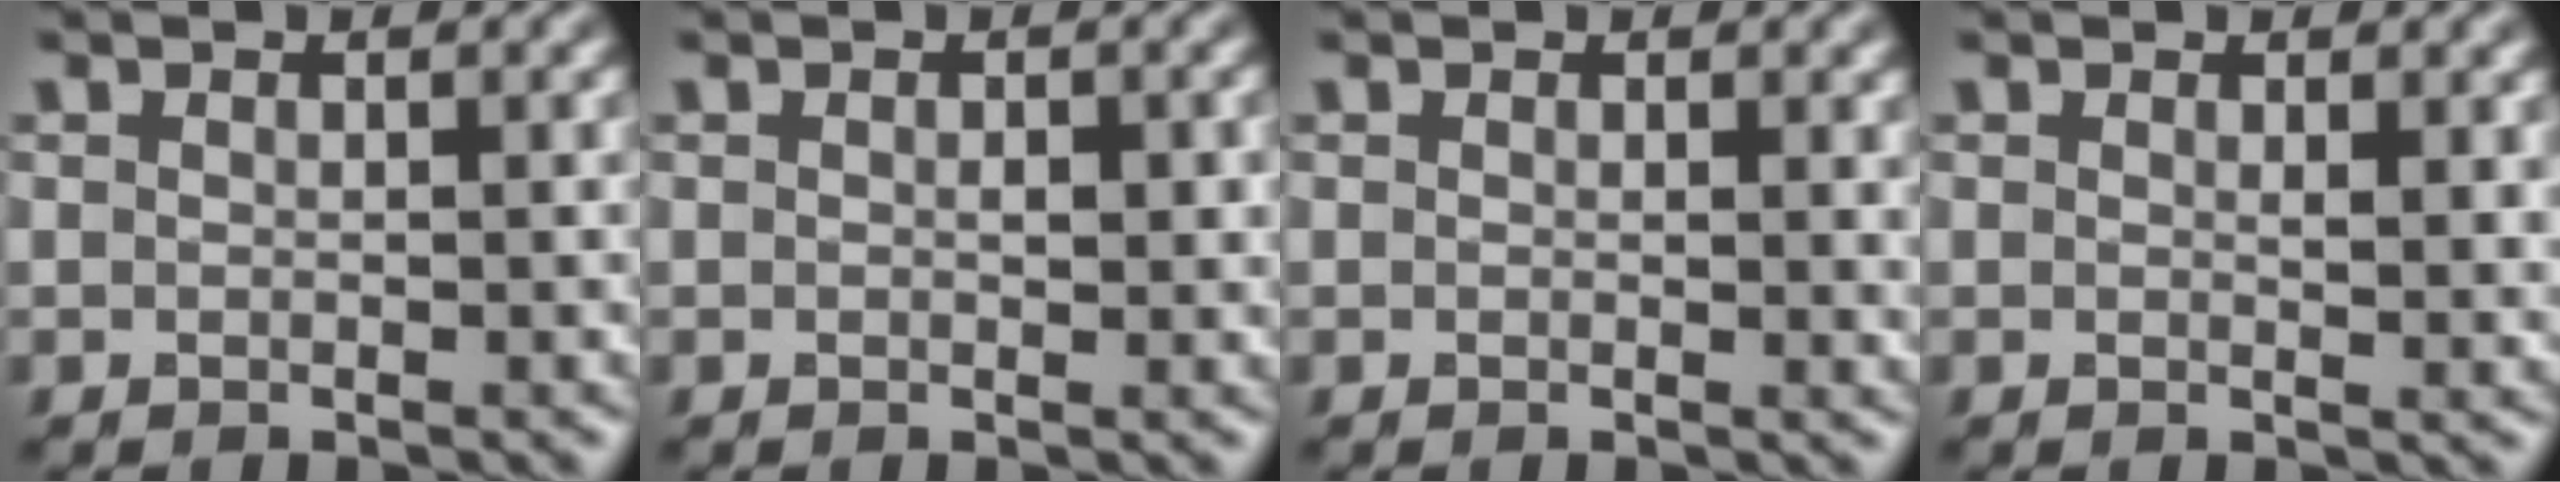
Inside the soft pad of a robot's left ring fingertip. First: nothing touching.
{"total": 1.2, "force": [0.1, 0.6, 1.0], "torque": [-0.014, -0.003, 0.001]}
{"total": 1.1, "force": [0.5, 0.3, 0.9], "torque": [-0.007, -0.003, 0.006]}
{"total": 1.4, "force": [0.7, 0.4, 1.1], "torque": [-0.011, -0.007, 0.012]}